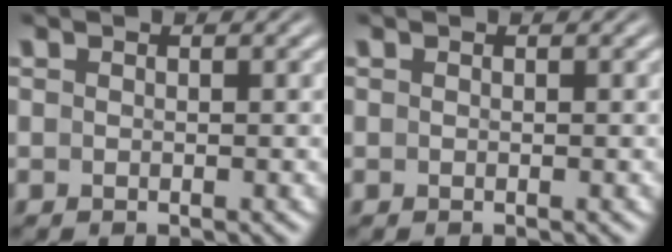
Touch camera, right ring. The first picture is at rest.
{"total": 0.0}